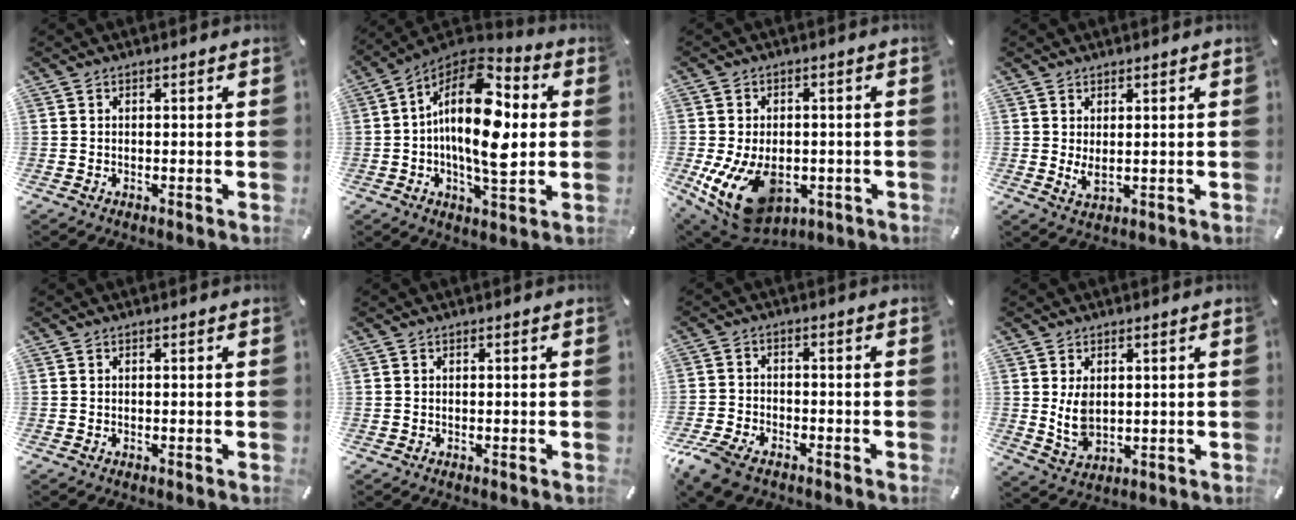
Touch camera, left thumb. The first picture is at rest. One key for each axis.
{"total": 19.7, "fx": 1.4, "fy": 9.8, "fz": 17.1, "tx": -0.327, "ty": -0.017, "tz": 0.014}
{"total": 15.0, "fx": -4.5, "fy": 10.0, "fz": 10.3, "tx": -0.186, "ty": 0.014, "tz": -0.066}
{"total": 3.2, "fx": 0.7, "fy": 1.4, "fz": 2.7, "tx": -0.058, "ty": -0.009, "tz": 0.010}
{"total": 0.0}
{"total": 0.0}
{"total": 6.8, "fx": -4.9, "fy": 3.5, "fz": 3.2, "tx": -0.085, "ty": 0.012, "tz": -0.097}
{"total": 6.1, "fx": 1.2, "fy": 4.1, "fz": 4.4, "tx": -0.088, "ty": -0.008, "tz": 0.020}